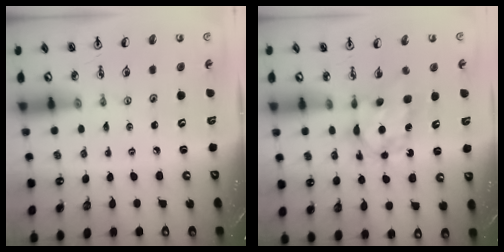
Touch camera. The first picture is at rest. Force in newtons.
{"total": 6.2, "press": 6.2, "slide": 0.5}